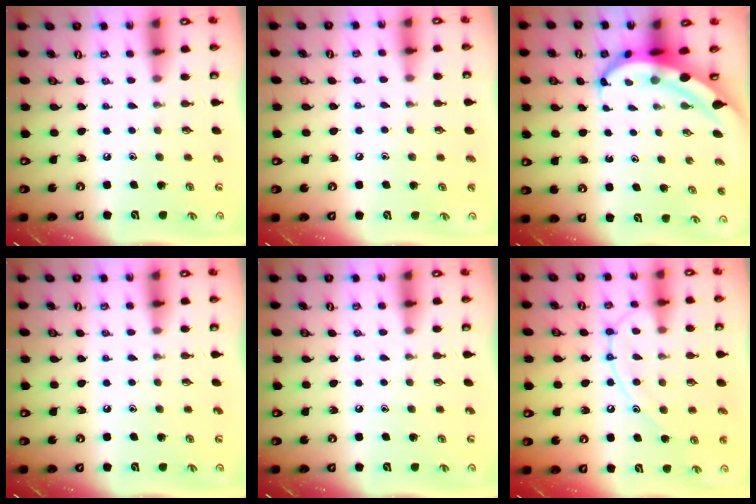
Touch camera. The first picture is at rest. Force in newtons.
{"total": 5.6, "press": 5.6, "slide": 0.6}
{"total": 6.4, "press": 6.2, "slide": 1.5}
{"total": 0.0}
{"total": 0.0}
{"total": 13.0, "press": 13.0, "slide": 1.2}